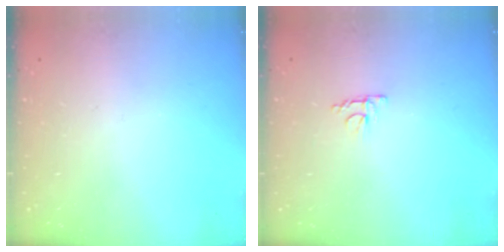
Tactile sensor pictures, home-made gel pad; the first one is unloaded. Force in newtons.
{"total": 4.1, "press": 4.0, "slide": 0.7}